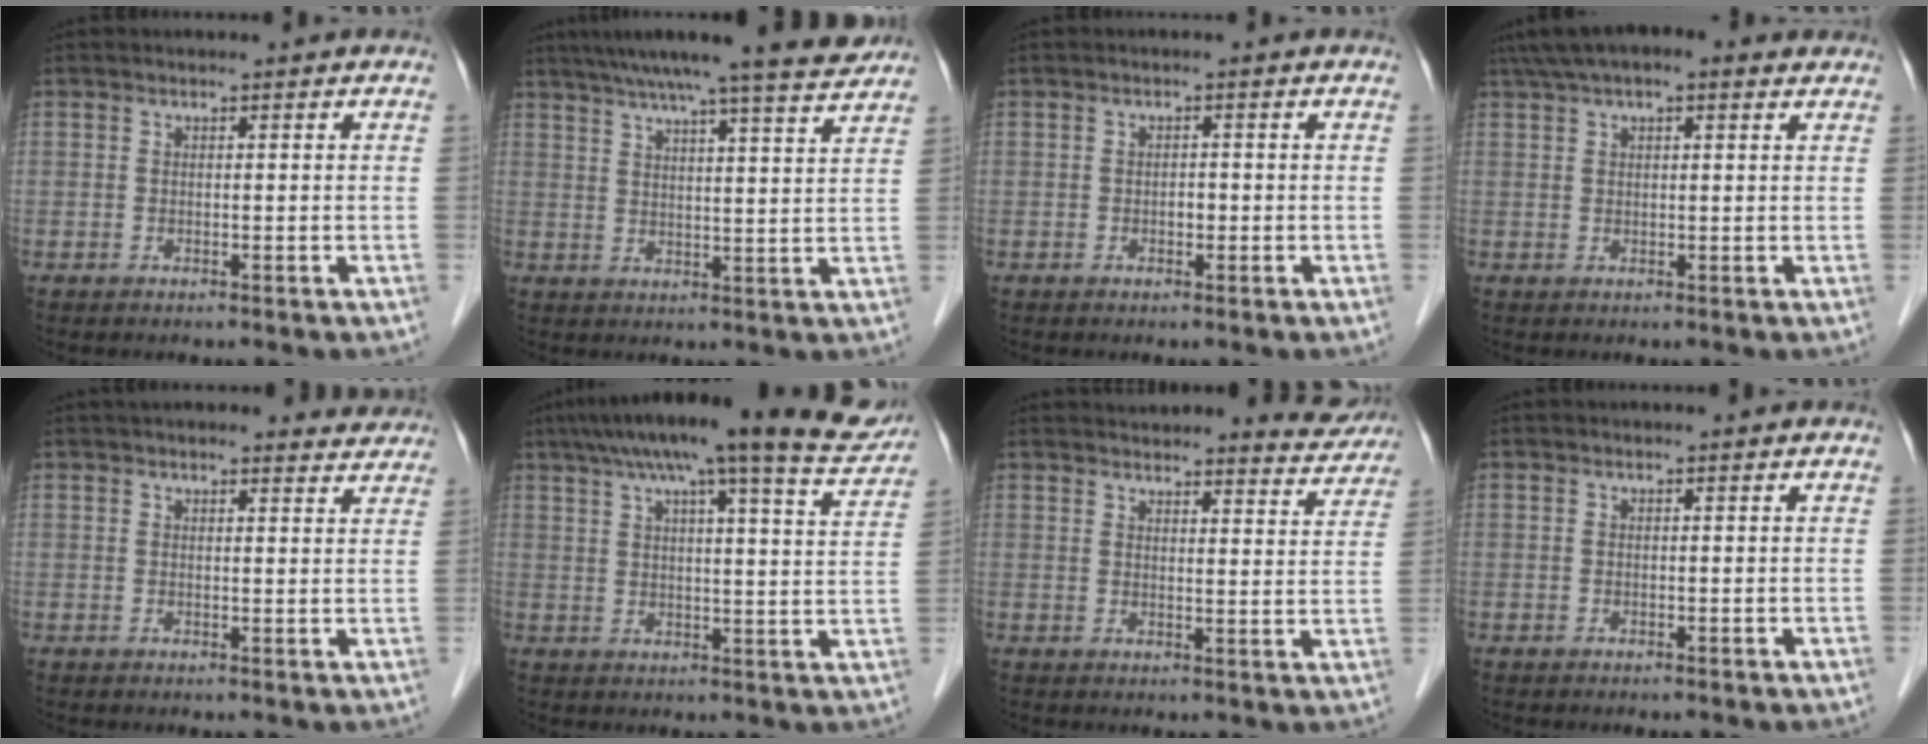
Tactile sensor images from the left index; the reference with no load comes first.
{"total": 15.1, "force": [13.2, -0.1, 7.4], "torque": [-0.116, 0.008, 0.175]}
{"total": 1.1, "force": [-0.4, 0.7, 0.8], "torque": [-0.012, 0.003, -0.006]}
{"total": 9.4, "force": [6.6, 3.0, 5.9], "torque": [-0.098, 0.052, 0.101]}
{"total": 9.1, "force": [8.5, 2.4, 2.2], "torque": [-0.005, 0.019, 0.083]}
{"total": 20.9, "force": [17.3, 1.9, 11.7], "torque": [-0.180, 0.013, 0.216]}
{"total": 9.6, "force": [9.5, 1.3, 1.2], "torque": [0.001, -0.017, 0.103]}
{"total": 0.0}